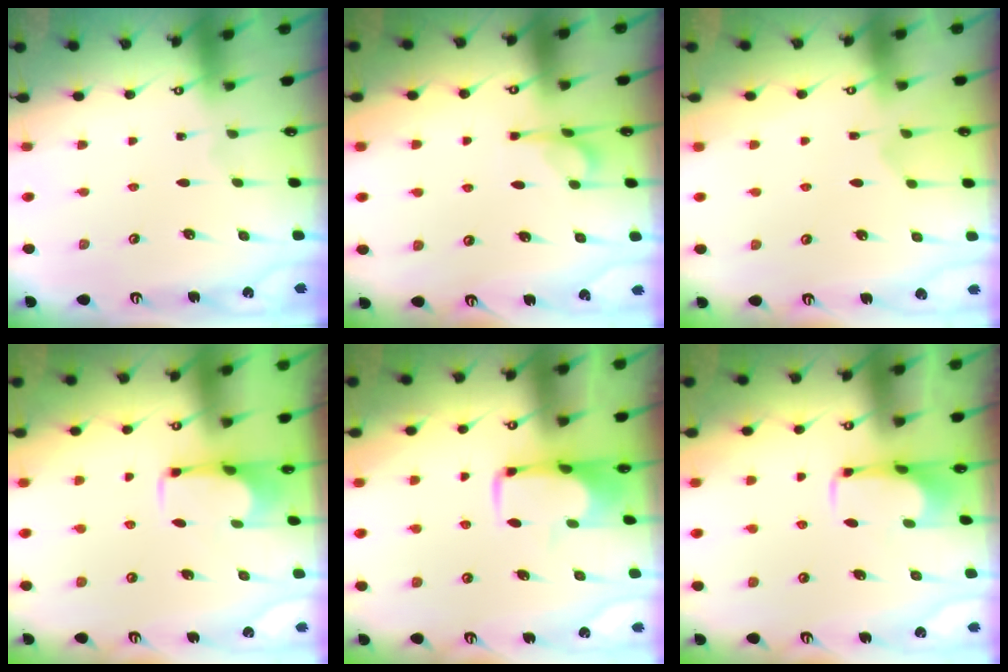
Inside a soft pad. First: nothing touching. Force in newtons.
{"total": 4.7, "press": 4.7, "slide": 0.7}
{"total": 2.9, "press": 2.7, "slide": 1.1}
{"total": 2.5, "press": 2.4, "slide": 0.8}
{"total": 1.8, "press": 1.7, "slide": 0.5}
{"total": 2.0, "press": 1.9, "slide": 0.4}